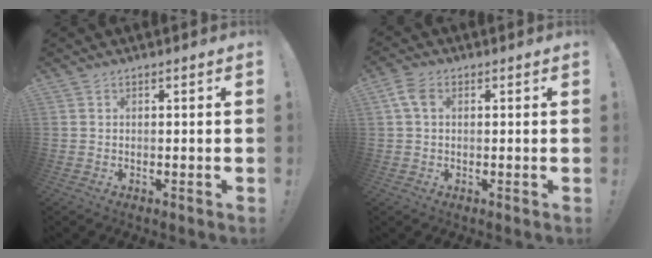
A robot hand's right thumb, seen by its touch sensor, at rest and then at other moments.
{"total": 4.6, "force": [1.2, 3.0, 3.3], "torque": [-0.072, 0.008, 0.024]}